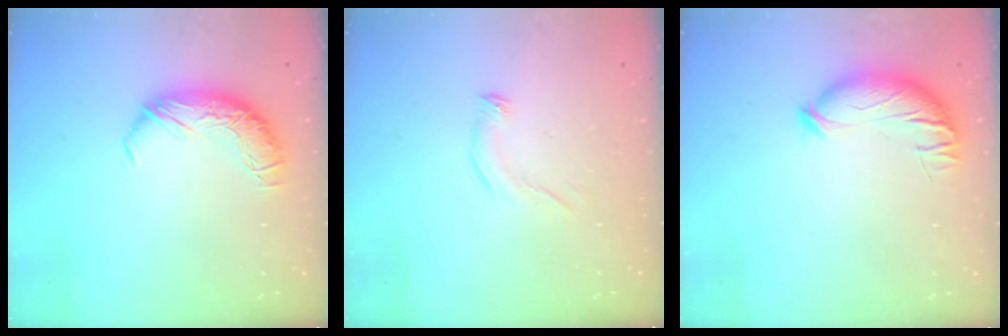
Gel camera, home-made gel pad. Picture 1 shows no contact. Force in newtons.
{"total": 5.5, "press": 5.5, "slide": 0.5}
{"total": 4.4, "press": 4.2, "slide": 1.3}